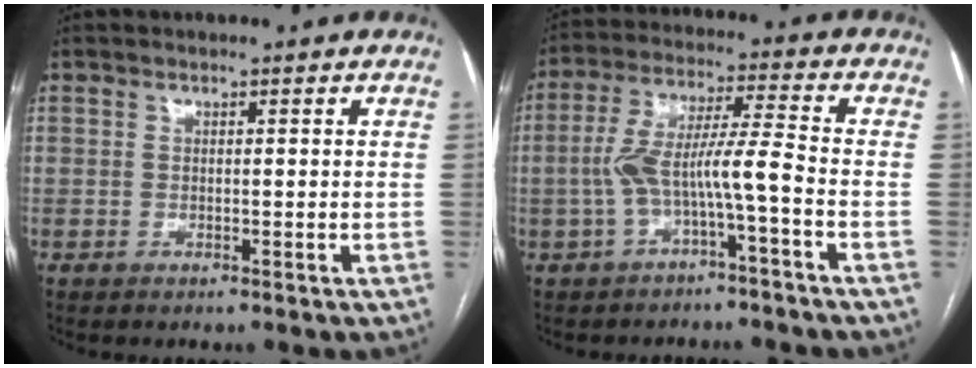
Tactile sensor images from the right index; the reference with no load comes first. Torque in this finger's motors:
{"motor_torque": [0.62, -0.05, 0.28, 0.17]}